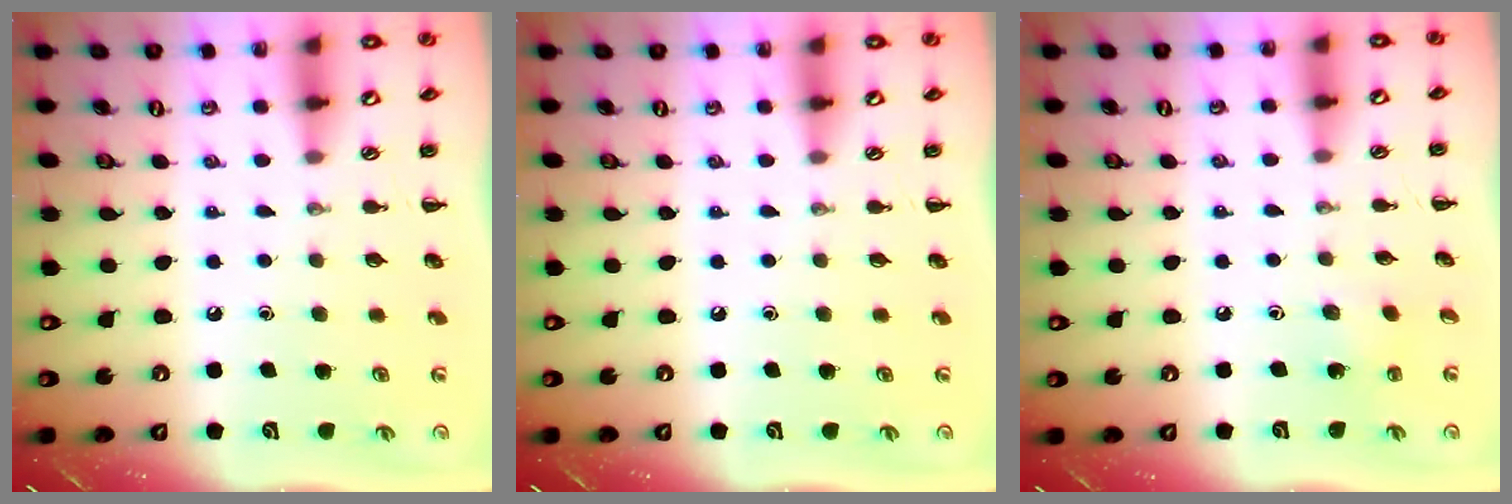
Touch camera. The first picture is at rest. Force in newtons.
{"total": 0.0}
{"total": 1.9, "press": 1.8, "slide": 0.6}